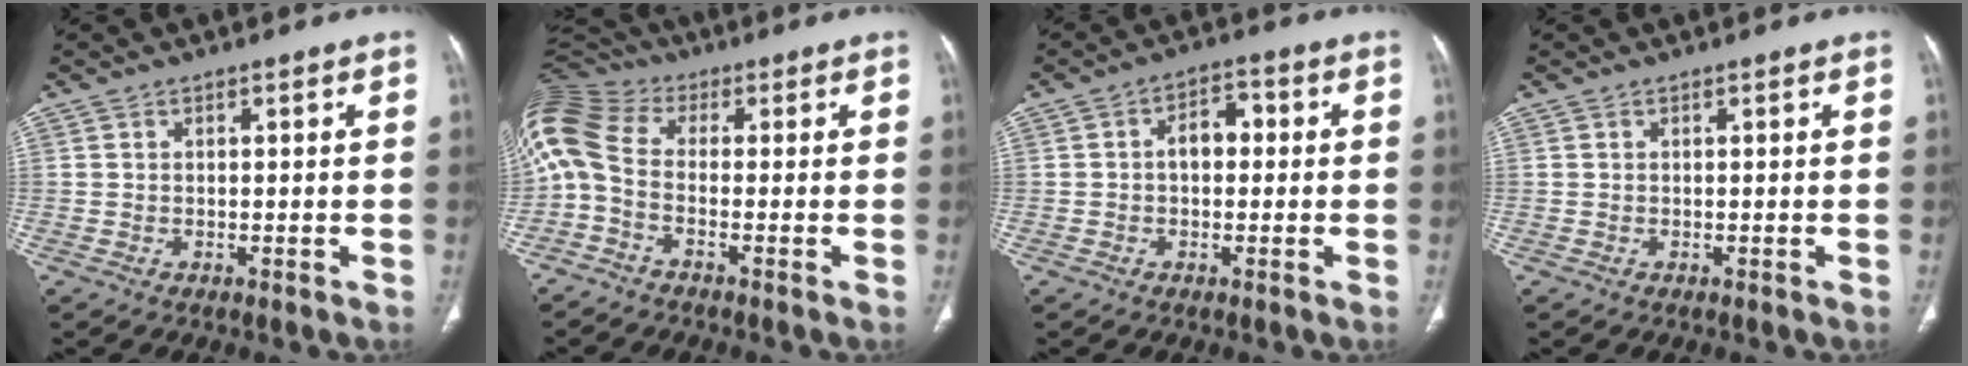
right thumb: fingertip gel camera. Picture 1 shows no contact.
{"total": 12.6, "force": [-1.6, 8.0, 9.6], "torque": [-0.225, 0.044, -0.045]}
{"total": 5.2, "force": [0.1, 3.4, 3.9], "torque": [-0.048, 0.021, -0.006]}
{"total": 0.0}